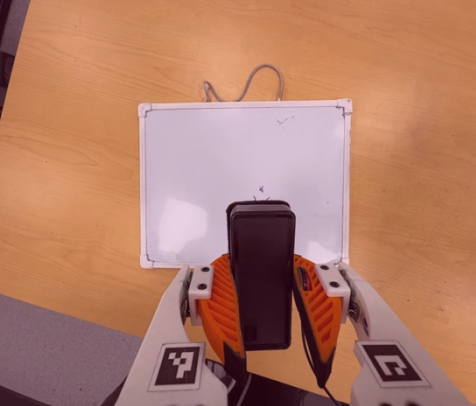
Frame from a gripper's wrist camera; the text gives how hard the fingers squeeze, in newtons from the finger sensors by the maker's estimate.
{"total": 8.2, "left": 6.7, "right": 9.6}